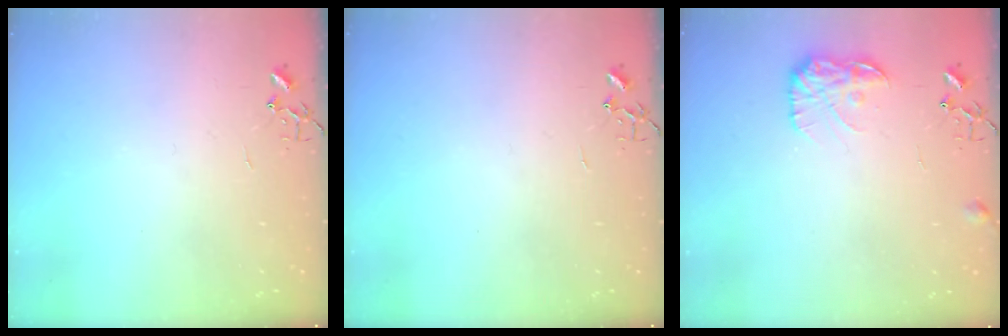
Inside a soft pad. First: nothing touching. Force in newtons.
{"total": 0.0}
{"total": 10.7, "press": 10.7, "slide": 0.4}